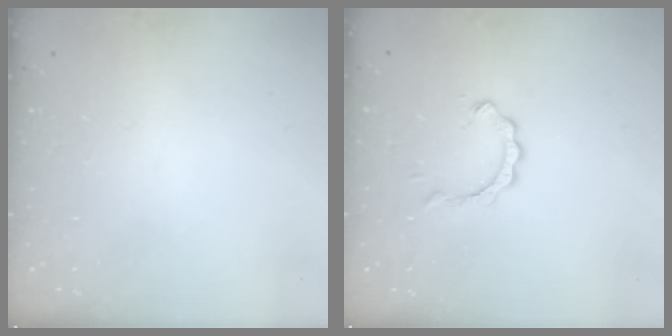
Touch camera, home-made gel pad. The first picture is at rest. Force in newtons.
{"total": 2.8, "press": 2.8, "slide": 0.4}